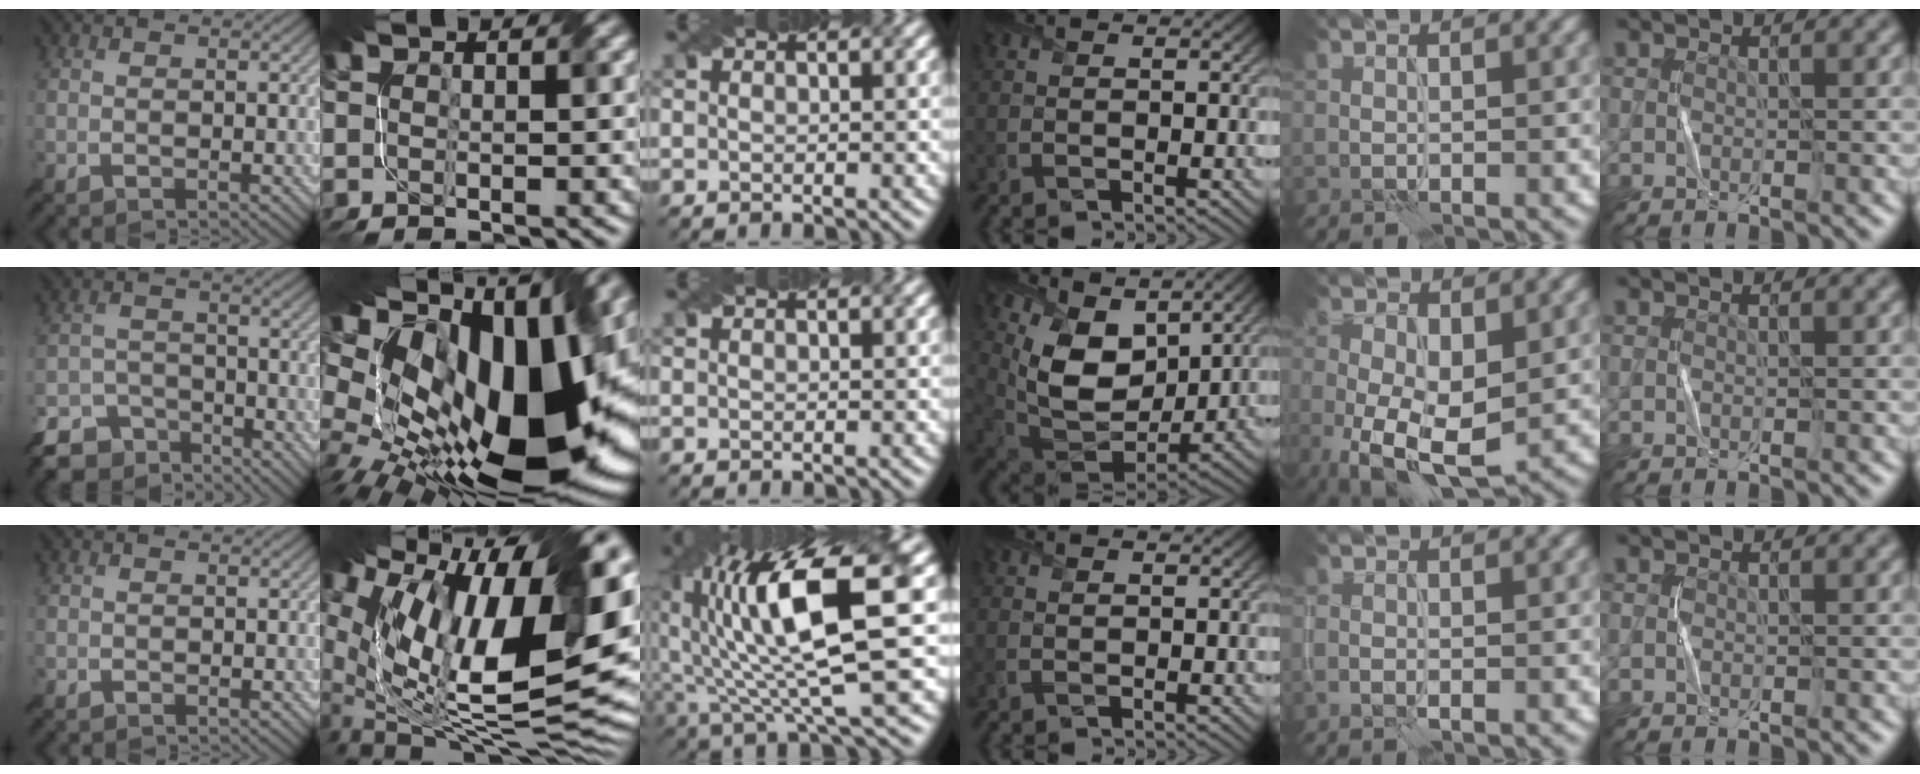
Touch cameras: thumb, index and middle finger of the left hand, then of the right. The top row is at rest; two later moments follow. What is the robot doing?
{"motion": "fold", "object": "bandage"}